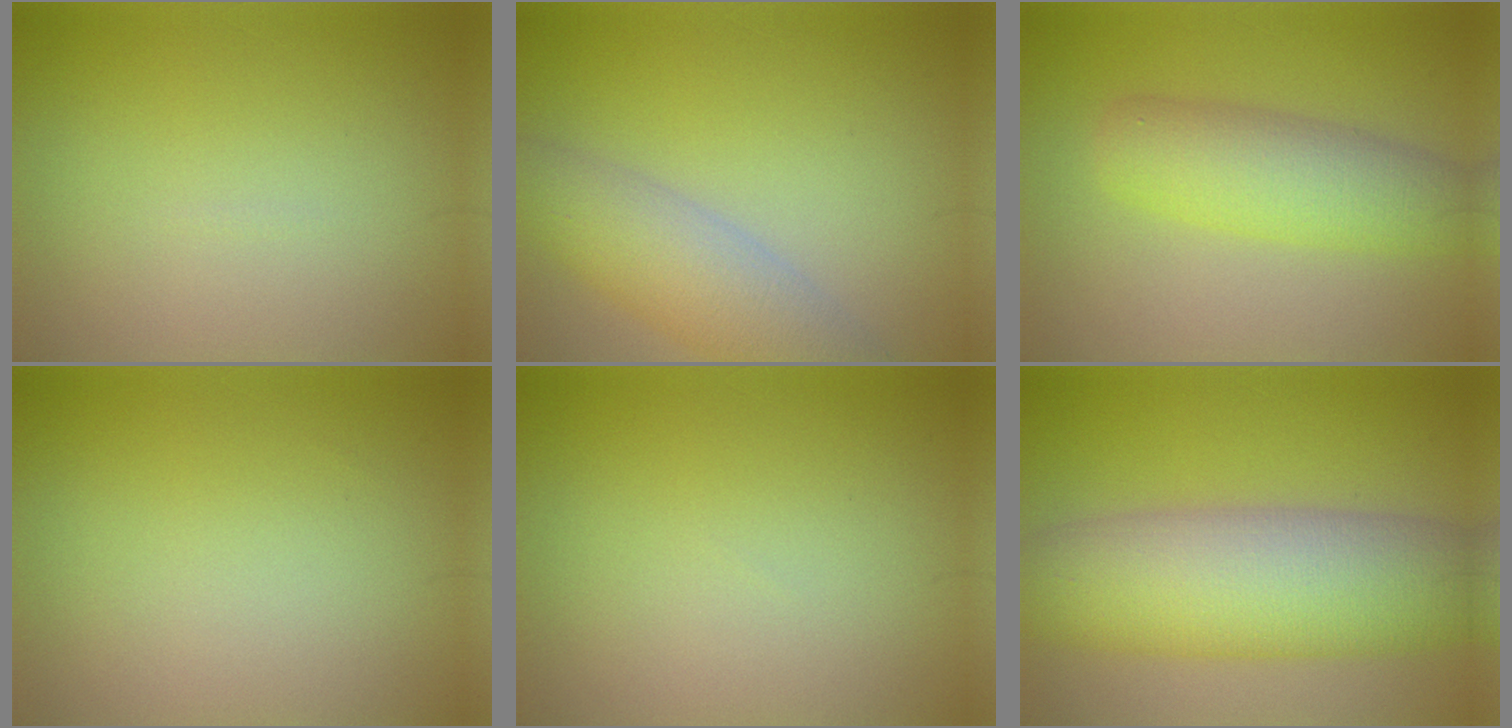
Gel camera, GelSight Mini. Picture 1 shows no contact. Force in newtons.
{"total": 5.7, "press": 5.7, "slide": 0.3}
{"total": 5.4, "press": 5.4, "slide": 0.3}
{"total": 0.0}
{"total": 0.0}
{"total": 10.8, "press": 10.8, "slide": 0.7}